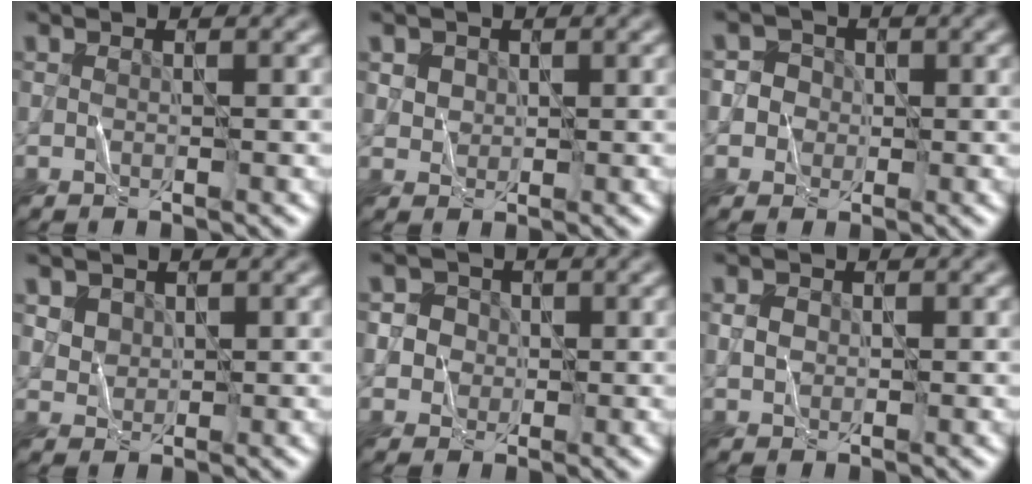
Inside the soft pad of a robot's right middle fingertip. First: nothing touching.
{"total": 3.0, "force": [1.5, 2.3, 1.2], "torque": [-0.035, 0.001, 0.034]}
{"total": 3.7, "force": [0.4, 3.5, 1.0], "torque": [0.009, 0.022, -0.006]}
{"total": 3.3, "force": [1.9, 2.4, 1.4], "torque": [-0.049, -0.002, 0.049]}
{"total": 4.0, "force": [0.8, 3.8, 1.2], "torque": [-0.002, 0.020, 0.004]}
{"total": 1.3, "force": [0.1, 1.1, 0.6], "torque": [-0.009, 0.001, -0.001]}